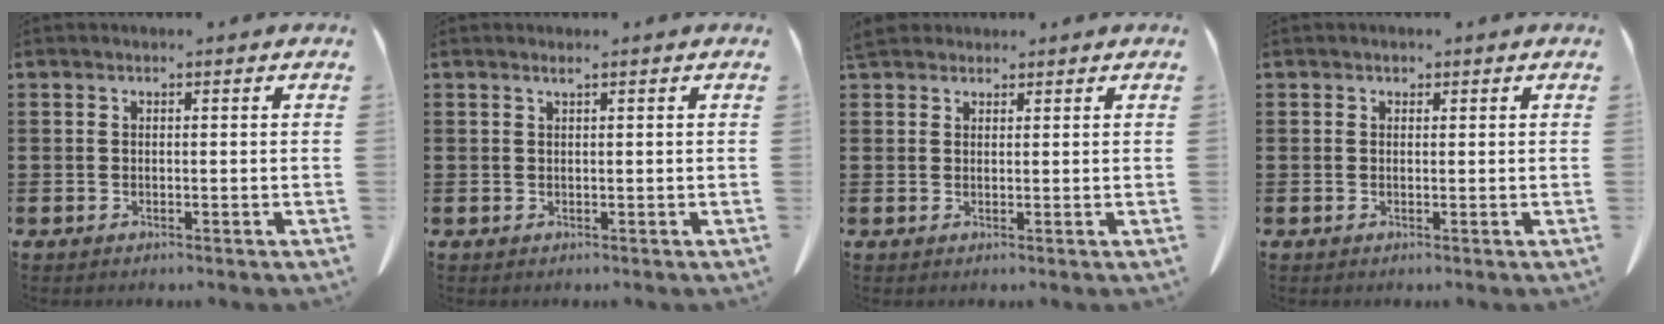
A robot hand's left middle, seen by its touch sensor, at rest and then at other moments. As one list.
[{"total": 0.7, "force": [0.5, -0.1, 0.5], "torque": [-0.009, -0.004, 0.010]}, {"total": 2.8, "force": [2.4, 1.1, 0.8], "torque": [-0.023, 0.002, 0.049]}, {"total": 0.7, "force": [0.4, 0.5, 0.1], "torque": [0.004, -0.003, 0.008]}]